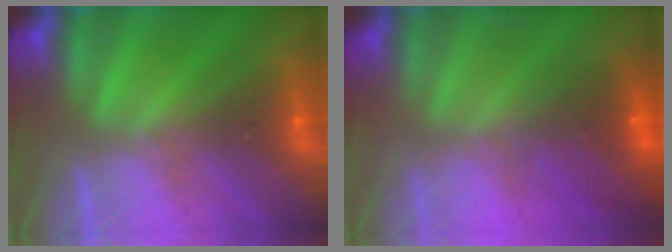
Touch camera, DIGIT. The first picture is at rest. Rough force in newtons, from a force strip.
{"total": 2.8}